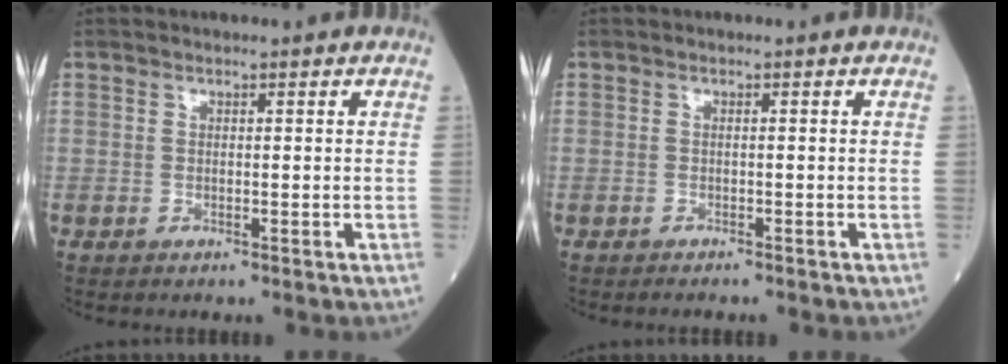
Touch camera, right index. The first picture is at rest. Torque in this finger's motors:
{"motor_torque": [0.02, -0.06, -0.01, 0.00]}